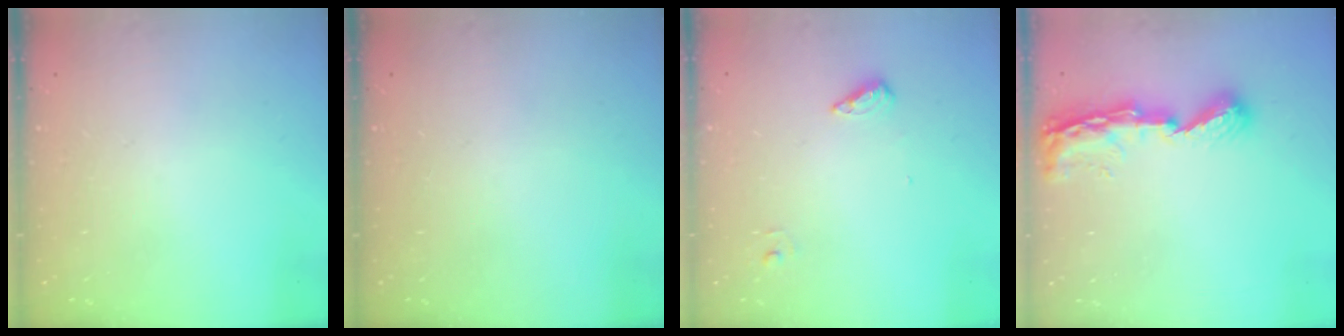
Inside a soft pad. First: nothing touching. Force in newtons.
{"total": 0.0}
{"total": 5.9, "press": 5.8, "slide": 1.4}
{"total": 8.4, "press": 8.4, "slide": 1.1}